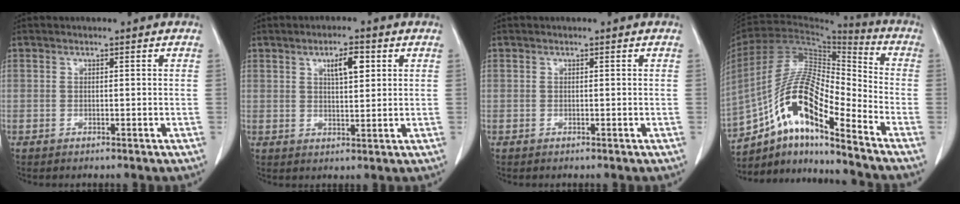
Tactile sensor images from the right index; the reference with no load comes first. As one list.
[{"total": 4.7, "force": [2.0, 1.3, 4.0], "torque": [-0.068, 0.002, 0.035]}, {"total": 0.0}, {"total": 16.4, "force": [-9.5, 3.1, 12.9], "torque": [-0.251, 0.017, -0.169]}]